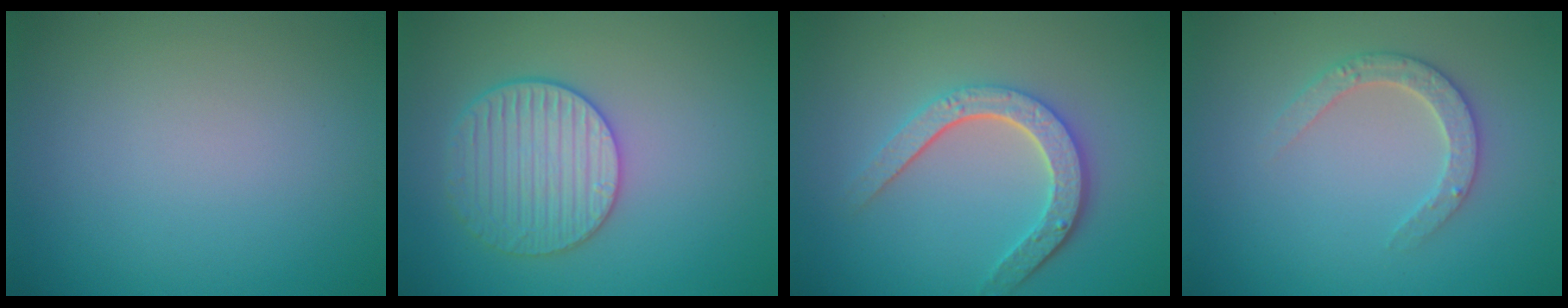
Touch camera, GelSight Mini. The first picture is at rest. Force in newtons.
{"total": 4.1, "press": 3.8, "slide": 1.4}
{"total": 4.6, "press": 3.5, "slide": 3.0}
{"total": 2.7, "press": 2.6, "slide": 0.5}